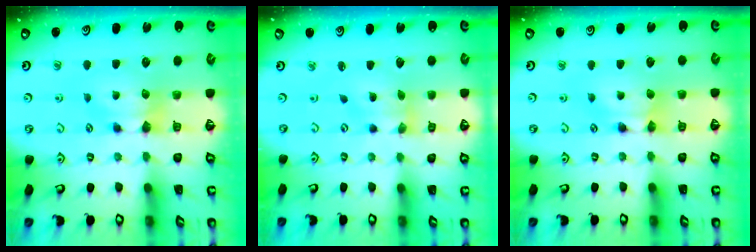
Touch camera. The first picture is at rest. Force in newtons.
{"total": 1.8, "press": 1.3, "slide": 1.3}
{"total": 1.7, "press": 1.6, "slide": 0.2}